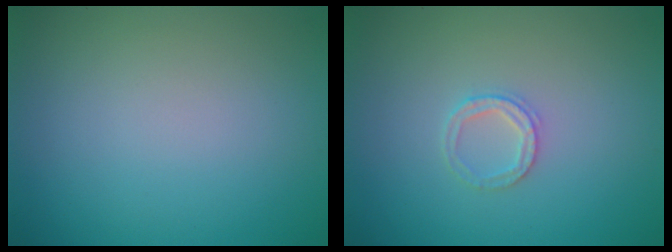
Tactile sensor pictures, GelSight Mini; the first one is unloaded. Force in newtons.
{"total": 1.6, "press": 1.6, "slide": 0.2}